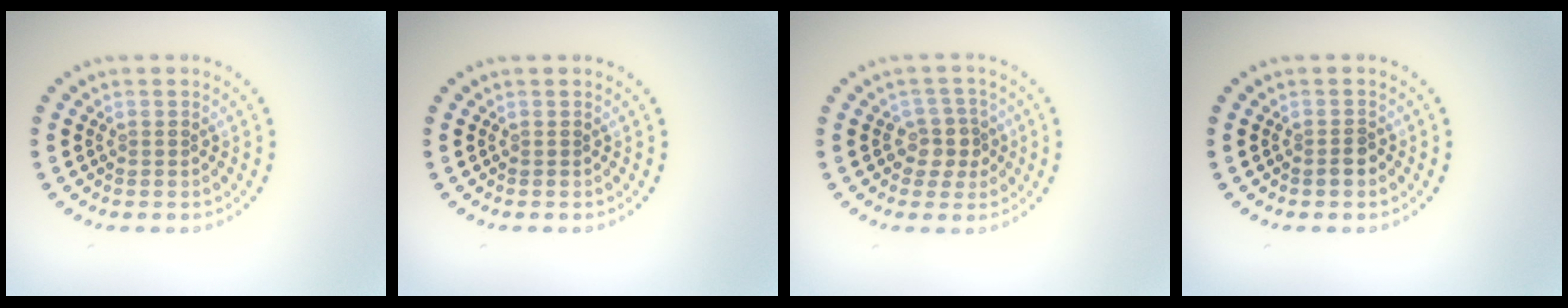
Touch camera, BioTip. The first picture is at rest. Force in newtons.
{"total": 0.0}
{"total": 2.7, "press": 2.3, "slide": 1.3}
{"total": 1.3, "press": 1.1, "slide": 0.6}